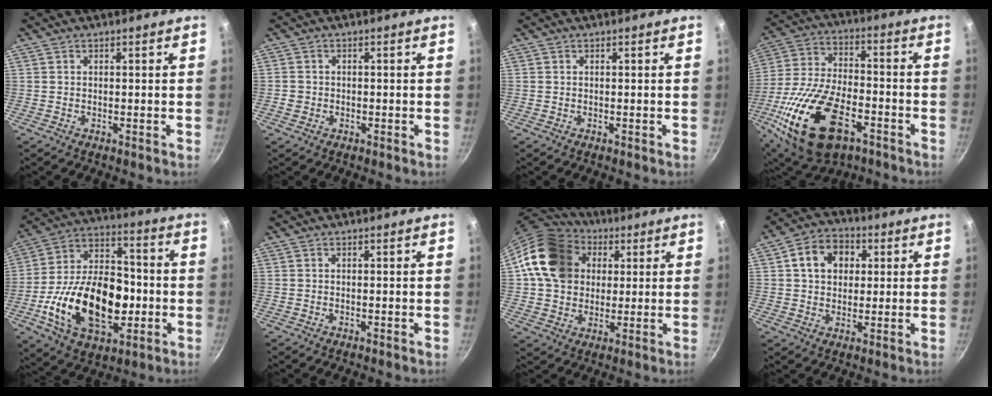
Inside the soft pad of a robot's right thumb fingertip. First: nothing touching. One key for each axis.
{"total": 2.0, "fx": -0.6, "fy": 1.8, "fz": 0.6, "tx": -0.009, "ty": 0.006, "tz": -0.009}
{"total": 0.0}
{"total": 24.2, "fx": -10.1, "fy": 12.8, "fz": 17.8, "tx": -0.346, "ty": 0.023, "tz": -0.183}
{"total": 24.6, "fx": -5.1, "fy": 15.2, "fz": 18.6, "tx": -0.300, "ty": 0.037, "tz": -0.086}
{"total": 0.0}
{"total": 17.8, "fx": 4.2, "fy": 14.5, "fz": 9.5, "tx": -0.150, "ty": 0.018, "tz": 0.067}
{"total": 9.4, "fx": 2.5, "fy": 7.4, "fz": 5.3, "tx": -0.061, "ty": 0.011, "tz": 0.029}